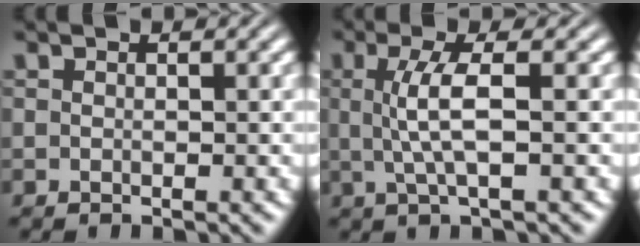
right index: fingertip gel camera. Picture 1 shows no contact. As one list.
[{"total": 3.4, "force": [0.2, -0.6, 3.3], "torque": [-0.063, 0.000, 0.011]}]